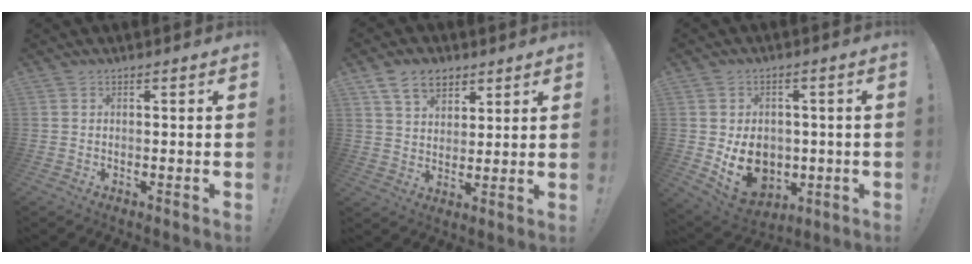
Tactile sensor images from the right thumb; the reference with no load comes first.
{"total": 10.3, "force": [6.2, 6.8, 4.6], "torque": [-0.072, -0.024, 0.120]}
{"total": 12.1, "force": [-1.5, 10.1, 6.5], "torque": [-0.116, -0.002, -0.016]}